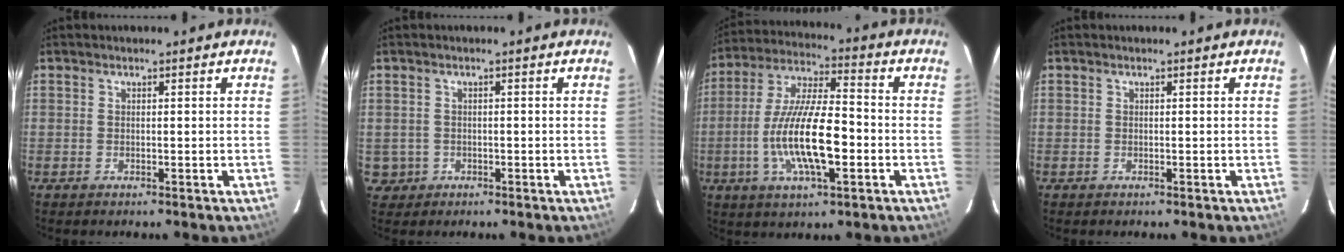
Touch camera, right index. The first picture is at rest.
{"total": 3.2, "force": [-0.5, 3.1, 0.4], "torque": [-0.006, 0.010, 0.002]}
{"total": 15.8, "force": [-3.8, 4.3, 14.7], "torque": [-0.289, -0.005, -0.070]}
{"total": 0.0}